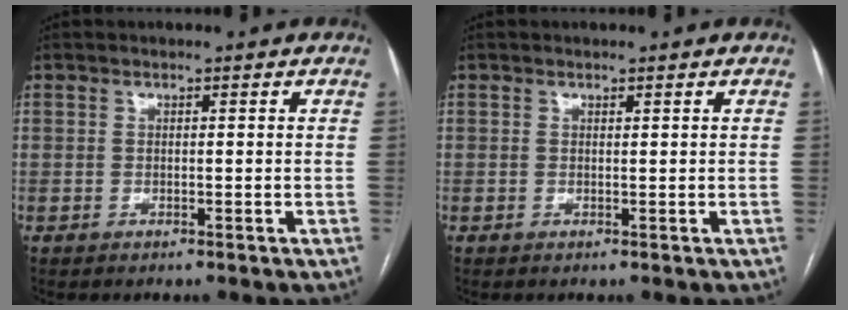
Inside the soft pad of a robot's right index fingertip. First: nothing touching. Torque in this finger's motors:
{"motor_torque": [0.15, 0.08, 0.05, -0.01]}